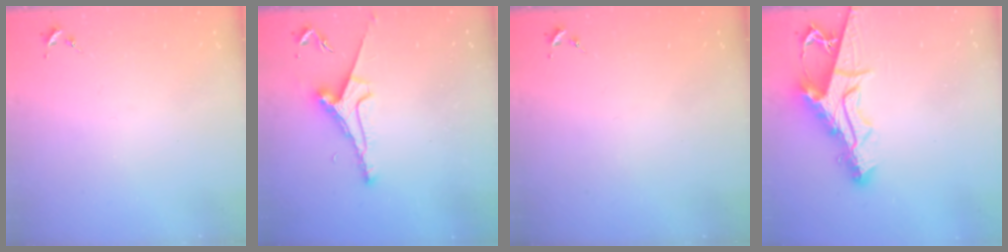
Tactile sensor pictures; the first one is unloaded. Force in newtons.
{"total": 7.6, "press": 7.5, "slide": 0.9}
{"total": 0.0}
{"total": 15.4, "press": 15.4, "slide": 1.5}